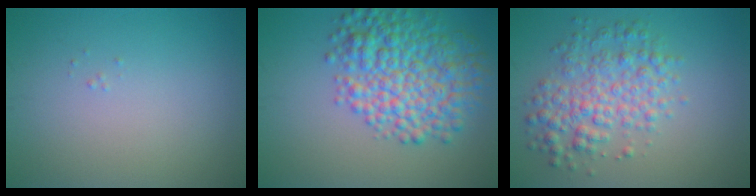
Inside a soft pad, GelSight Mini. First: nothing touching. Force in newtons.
{"total": 8.0, "press": 8.0, "slide": 0.0}
{"total": 4.9, "press": 4.9, "slide": 0.1}